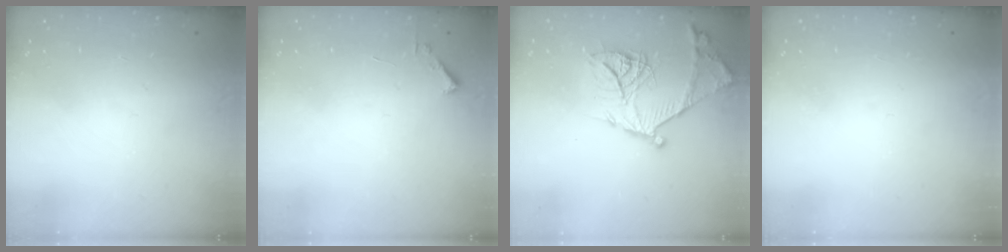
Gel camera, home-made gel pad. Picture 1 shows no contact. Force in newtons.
{"total": 1.7, "press": 1.7, "slide": 0.2}
{"total": 18.1, "press": 18.0, "slide": 1.7}
{"total": 1.5, "press": 1.5, "slide": 0.1}